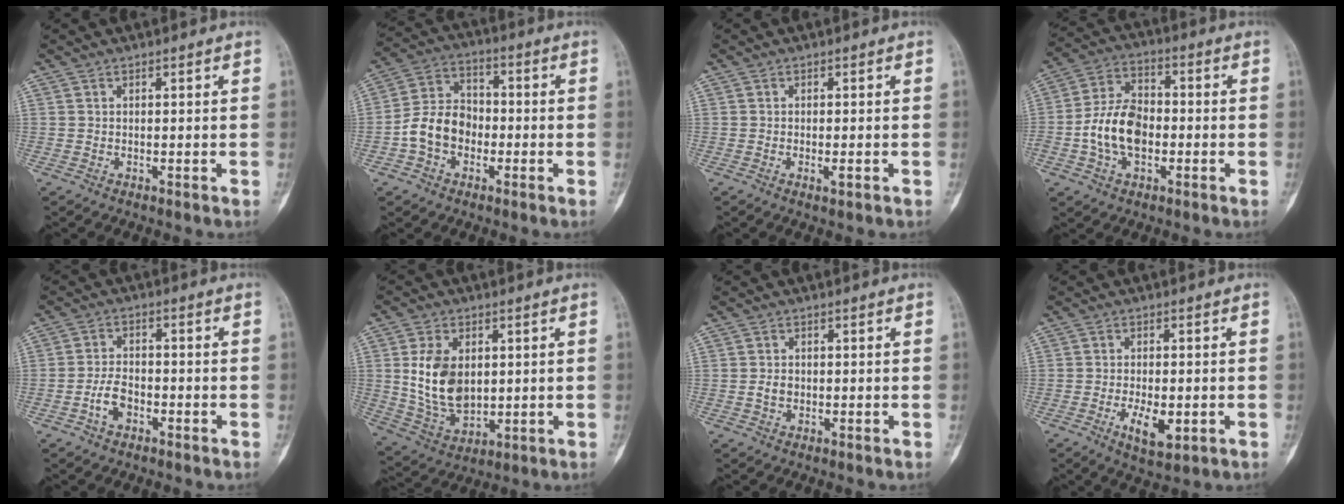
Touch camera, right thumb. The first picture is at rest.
{"total": 9.9, "force": [-2.6, 7.6, 5.8], "torque": [-0.093, 0.038, -0.060]}
{"total": 1.5, "force": [-0.5, 0.5, 1.3], "torque": [-0.023, -0.002, -0.008]}
{"total": 11.7, "force": [-2.2, 7.6, 8.7], "torque": [-0.151, 0.029, -0.049]}
{"total": 4.8, "force": [-2.3, 2.8, 3.0], "torque": [-0.054, 0.021, -0.046]}
{"total": 12.6, "force": [1.7, 8.4, 9.3], "torque": [-0.148, -0.013, 0.045]}
{"total": 2.0, "force": [-0.3, 1.5, 1.3], "torque": [-0.022, 0.005, -0.005]}
{"total": 6.7, "force": [-2.1, 3.0, 5.6], "torque": [-0.090, -0.004, -0.028]}